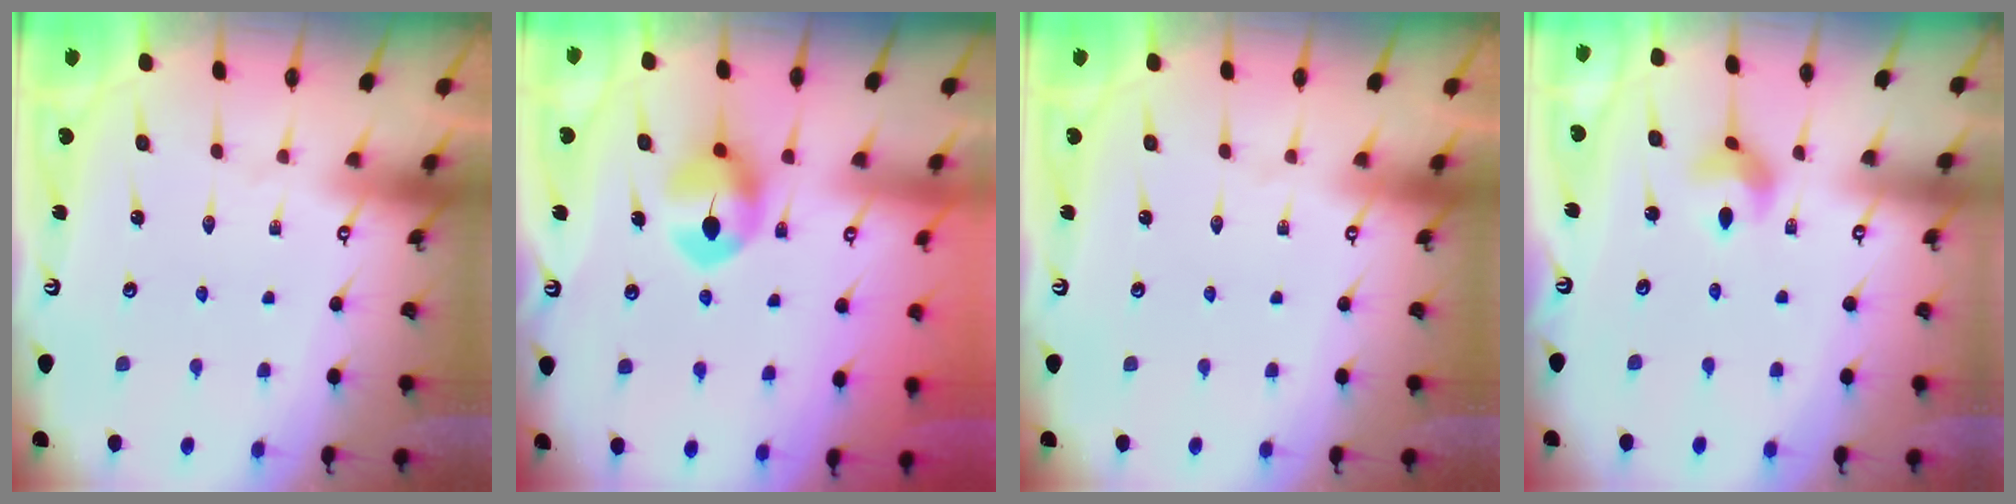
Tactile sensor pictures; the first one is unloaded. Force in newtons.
{"total": 9.7, "press": 9.7, "slide": 0.5}
{"total": 0.0}
{"total": 6.4, "press": 6.3, "slide": 0.6}